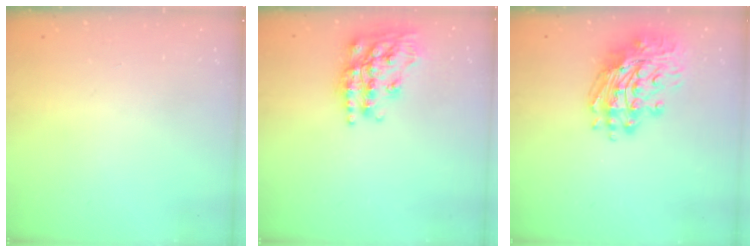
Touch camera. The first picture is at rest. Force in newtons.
{"total": 20.4, "press": 20.4, "slide": 1.4}
{"total": 15.0, "press": 14.9, "slide": 1.6}